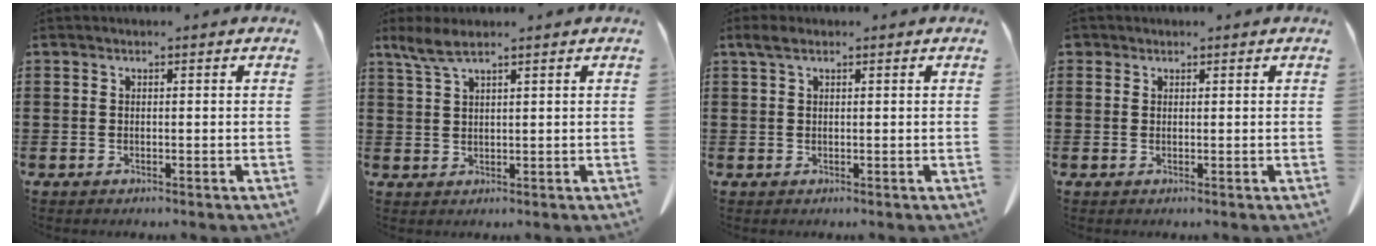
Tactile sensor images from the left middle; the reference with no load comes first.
{"total": 3.7, "force": [2.5, 0.8, 2.7], "torque": [-0.067, -0.001, 0.044]}
{"total": 1.8, "force": [0.9, 0.7, 1.4], "torque": [-0.031, 0.005, 0.015]}
{"total": 0.8, "force": [0.6, 0.5, 0.1], "torque": [-0.005, 0.003, 0.011]}